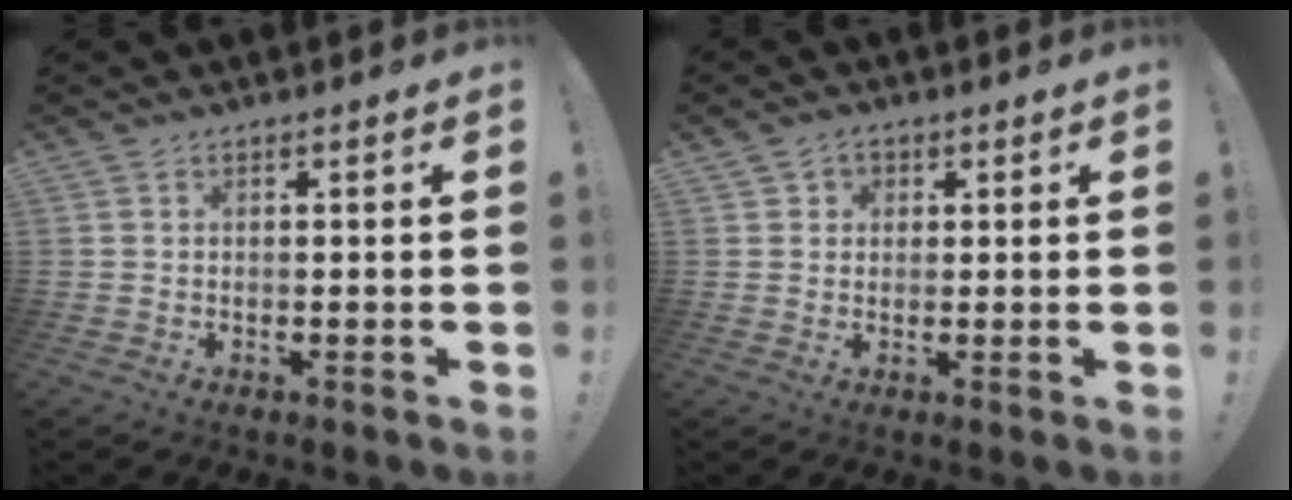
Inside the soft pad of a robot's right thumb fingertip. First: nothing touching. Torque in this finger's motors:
{"motor_torque": [-0.38, 0.07, -0.09, 0.17, 0.10]}